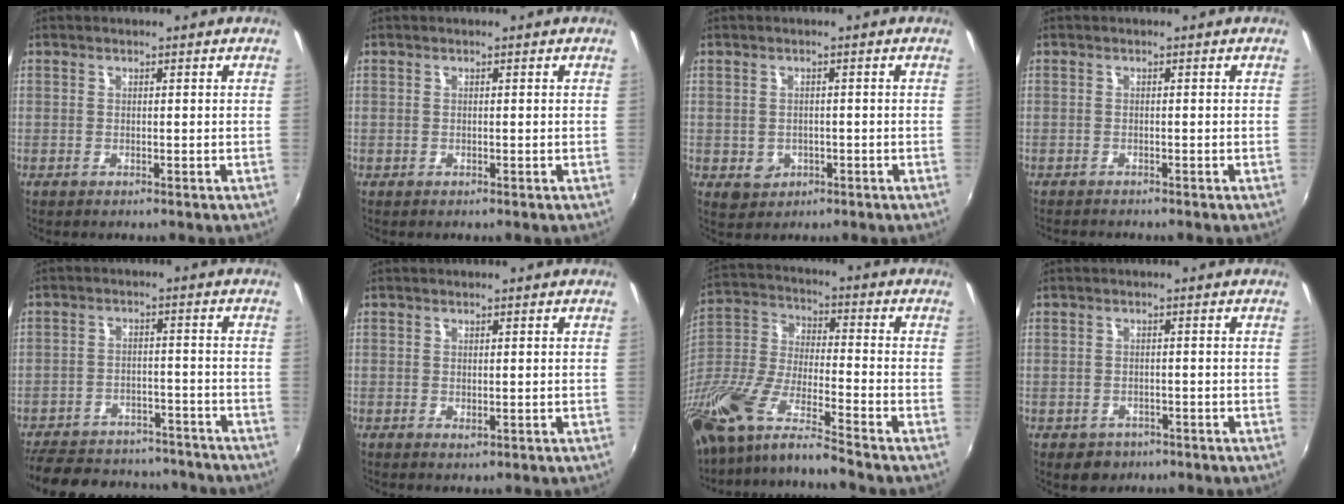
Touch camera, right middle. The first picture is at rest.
{"total": 0.0}
{"total": 3.8, "force": [-1.0, 3.4, 1.3], "torque": [-0.030, -0.003, -0.008]}
{"total": 1.7, "force": [-1.6, 0.2, 0.3], "torque": [-0.014, -0.011, -0.029]}
{"total": 21.9, "force": [-18.4, 8.8, 8.0], "torque": [-0.185, 0.022, -0.241]}
{"total": 0.6, "force": [0.0, 0.4, 0.4], "torque": [-0.006, -0.003, 0.001]}
{"total": 16.5, "force": [-12.8, 1.5, 10.3], "torque": [-0.204, -0.030, -0.255]}
{"total": 3.9, "force": [-2.2, 3.0, 1.3], "torque": [-0.032, -0.008, -0.028]}